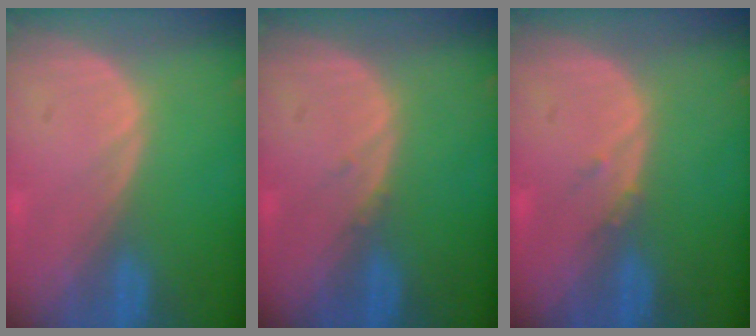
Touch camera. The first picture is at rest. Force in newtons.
{"total": 0.6, "press": 0.5, "slide": 0.1}
{"total": 1.2, "press": 1.0, "slide": 0.6}